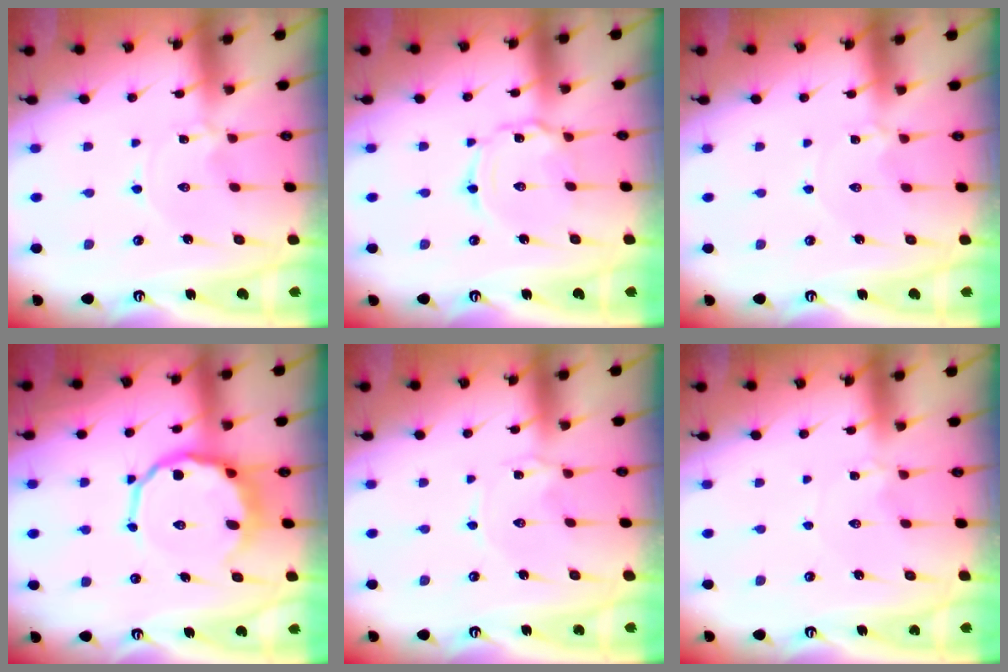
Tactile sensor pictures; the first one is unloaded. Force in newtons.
{"total": 4.7, "press": 4.7, "slide": 0.4}
{"total": 2.2, "press": 2.2, "slide": 0.2}
{"total": 11.0, "press": 10.5, "slide": 3.3}
{"total": 2.0, "press": 2.0, "slide": 0.2}
{"total": 1.0, "press": 1.0, "slide": 0.2}